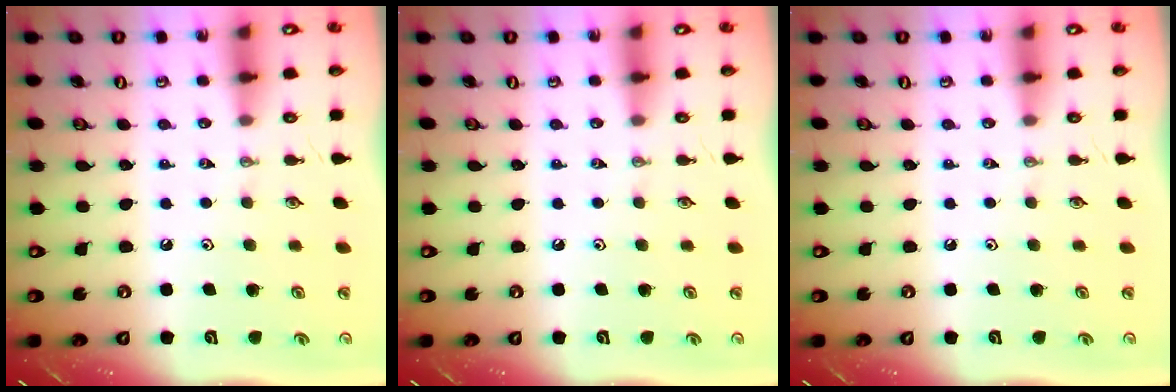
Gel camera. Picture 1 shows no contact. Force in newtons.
{"total": 0.0}
{"total": 0.0}